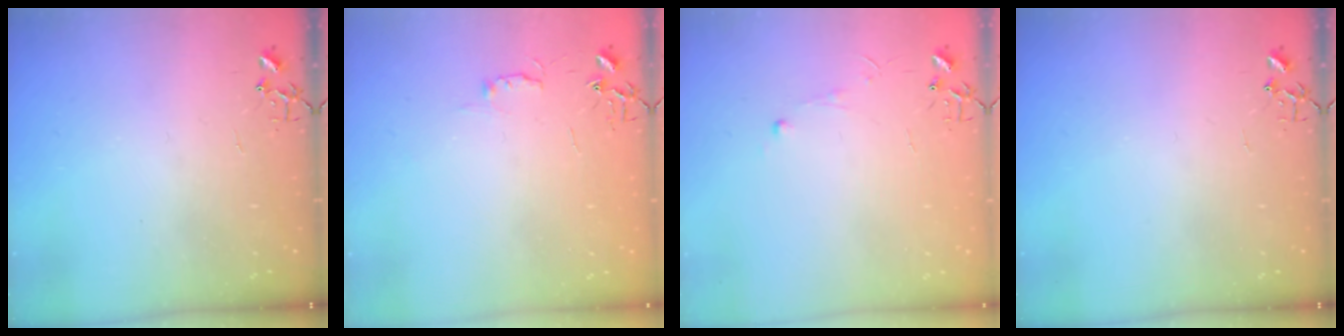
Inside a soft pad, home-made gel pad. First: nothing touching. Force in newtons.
{"total": 4.4, "press": 4.4, "slide": 0.6}
{"total": 3.9, "press": 3.8, "slide": 0.4}
{"total": 0.0}